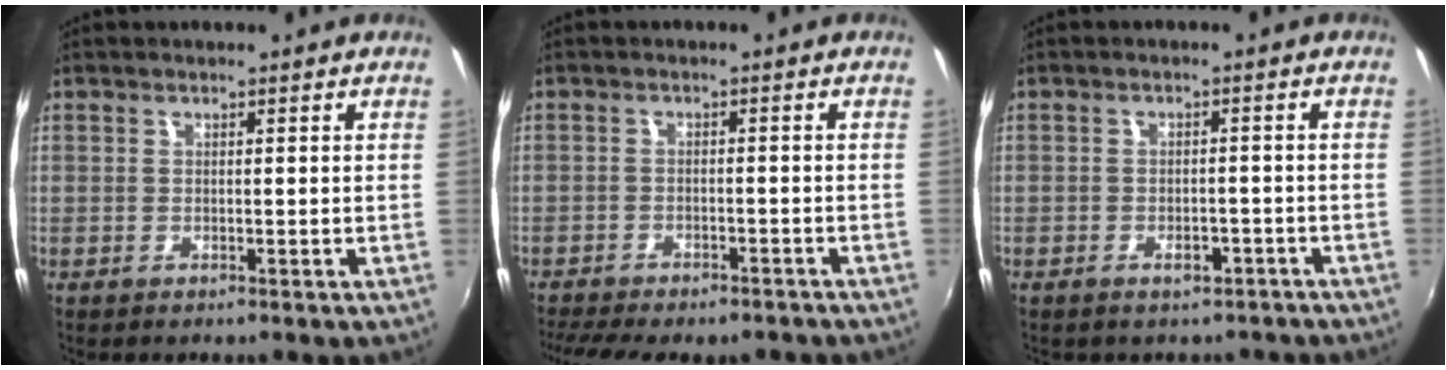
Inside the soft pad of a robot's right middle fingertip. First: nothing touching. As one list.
[{"total": 11.3, "force": [-9.6, 3.1, 5.1], "torque": [-0.116, -0.028, -0.139]}, {"total": 3.8, "force": [-2.9, 2.1, 1.3], "torque": [-0.021, 0.007, -0.028]}]